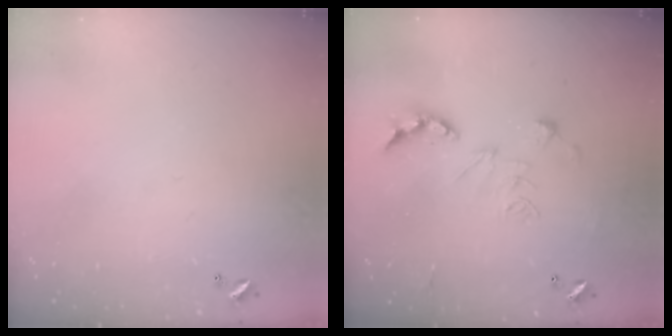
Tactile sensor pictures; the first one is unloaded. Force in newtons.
{"total": 2.5, "press": 2.0, "slide": 1.5}